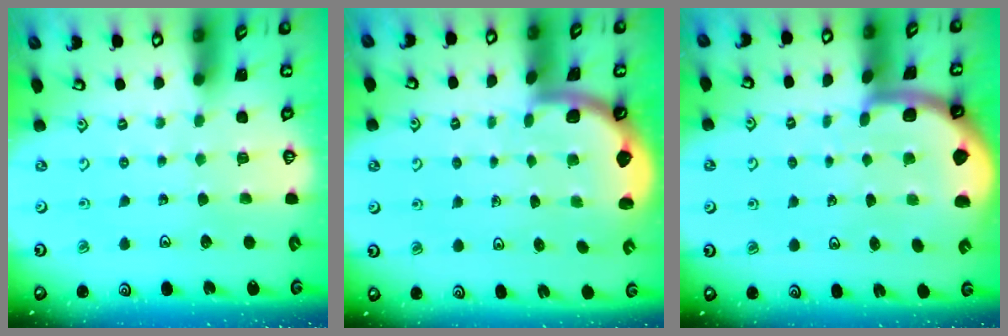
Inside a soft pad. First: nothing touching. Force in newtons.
{"total": 1.6, "press": 1.6, "slide": 0.1}
{"total": 2.5, "press": 2.4, "slide": 0.5}